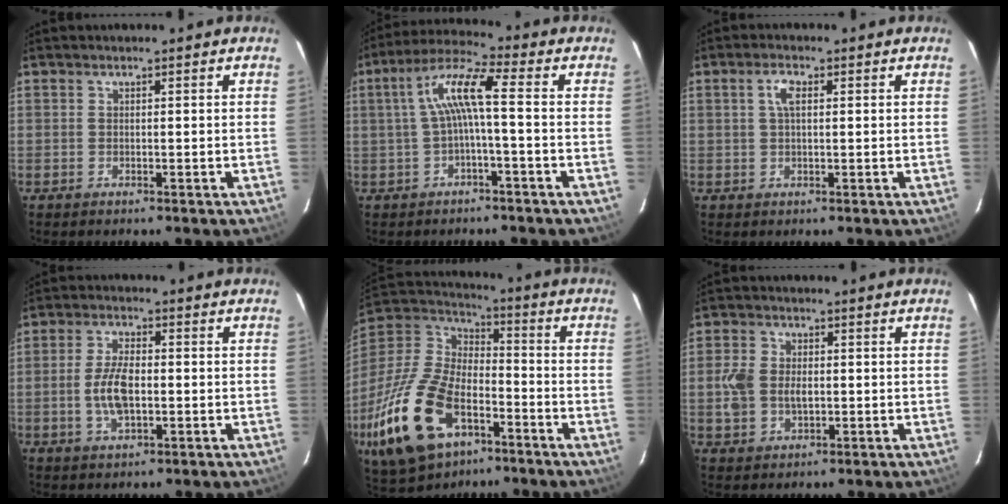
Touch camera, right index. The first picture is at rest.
{"total": 7.6, "force": [-0.6, 0.7, 7.5], "torque": [-0.164, 0.020, -0.008]}
{"total": 2.9, "force": [0.8, 1.2, 2.5], "torque": [-0.050, 0.008, 0.015]}
{"total": 7.3, "force": [-1.0, 3.3, 6.4], "torque": [-0.130, 0.001, -0.018]}
{"total": 28.1, "force": [-13.0, 16.2, 19.0], "torque": [-0.438, -0.029, -0.224]}
{"total": 6.9, "force": [-0.4, 5.0, 4.8], "torque": [-0.107, 0.008, -0.006]}